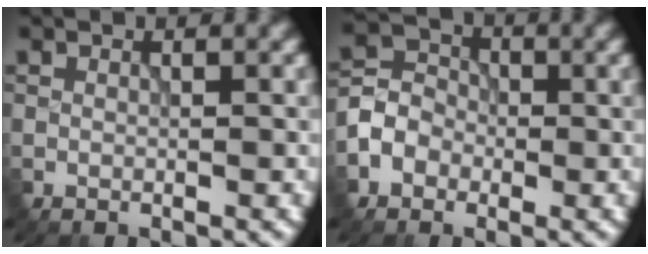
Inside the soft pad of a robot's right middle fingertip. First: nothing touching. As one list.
[{"total": 3.7, "force": [-1.3, 3.2, 1.2], "torque": [-0.016, 0.006, -0.033]}]